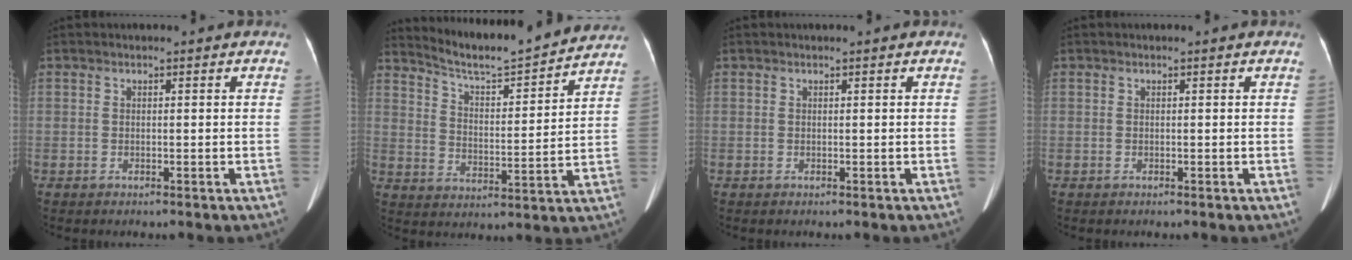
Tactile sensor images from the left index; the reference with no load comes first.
{"total": 13.3, "force": [12.9, 0.1, 3.3], "torque": [-0.062, 0.002, 0.195]}
{"total": 0.0}
{"total": 0.0}